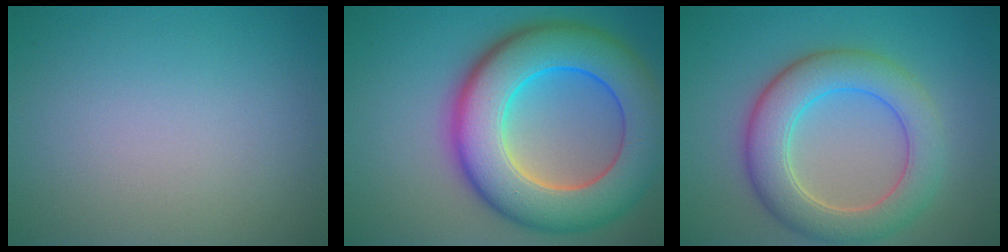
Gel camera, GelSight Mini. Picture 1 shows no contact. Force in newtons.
{"total": 12.5, "press": 12.5, "slide": 0.3}
{"total": 6.8, "press": 6.8, "slide": 0.5}